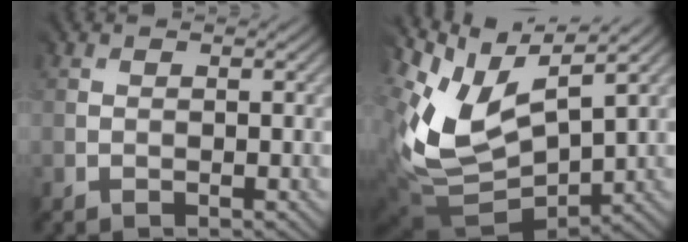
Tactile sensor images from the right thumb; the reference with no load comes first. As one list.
[{"total": 9.2, "force": [4.1, 5.9, 5.8], "torque": [-0.143, -0.001, 0.091]}]